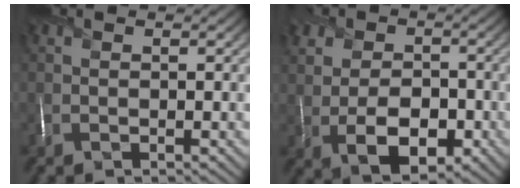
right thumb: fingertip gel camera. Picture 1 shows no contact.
{"total": 9.1, "force": [-1.5, 6.5, 6.1], "torque": [-0.094, -0.003, -0.039]}